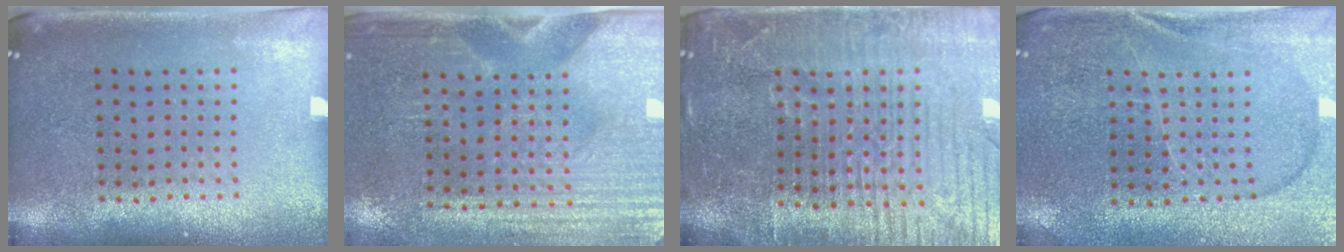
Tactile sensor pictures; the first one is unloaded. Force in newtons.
{"total": 3.1, "press": 2.8, "slide": 1.4}
{"total": 5.3, "press": 4.9, "slide": 2.2}
{"total": 1.3, "press": 1.2, "slide": 0.3}